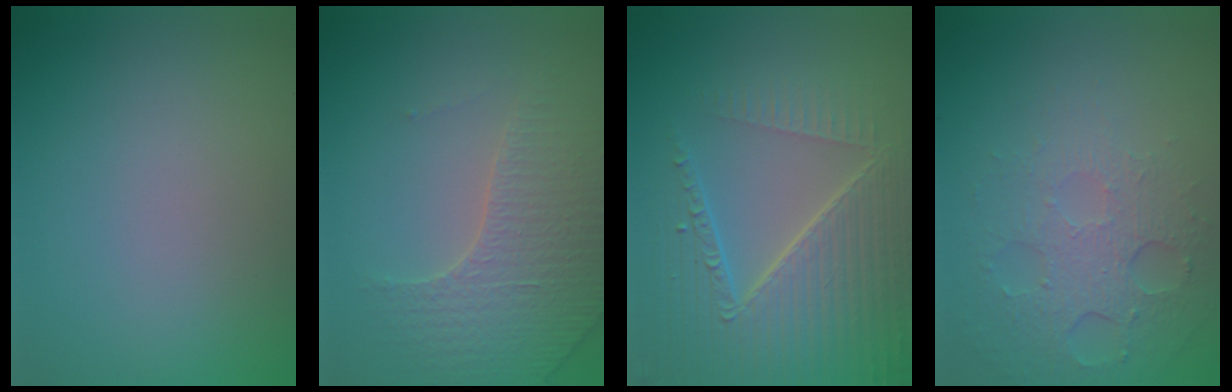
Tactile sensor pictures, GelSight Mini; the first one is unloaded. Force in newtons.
{"total": 3.6, "press": 3.4, "slide": 1.0}
{"total": 7.5, "press": 5.6, "slide": 5.0}
{"total": 5.1, "press": 3.6, "slide": 3.6}